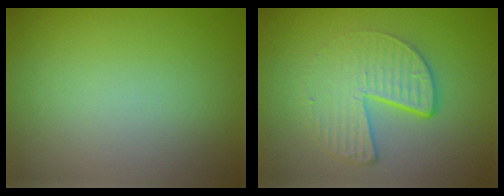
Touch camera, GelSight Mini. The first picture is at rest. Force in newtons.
{"total": 4.7, "press": 3.0, "slide": 3.6}